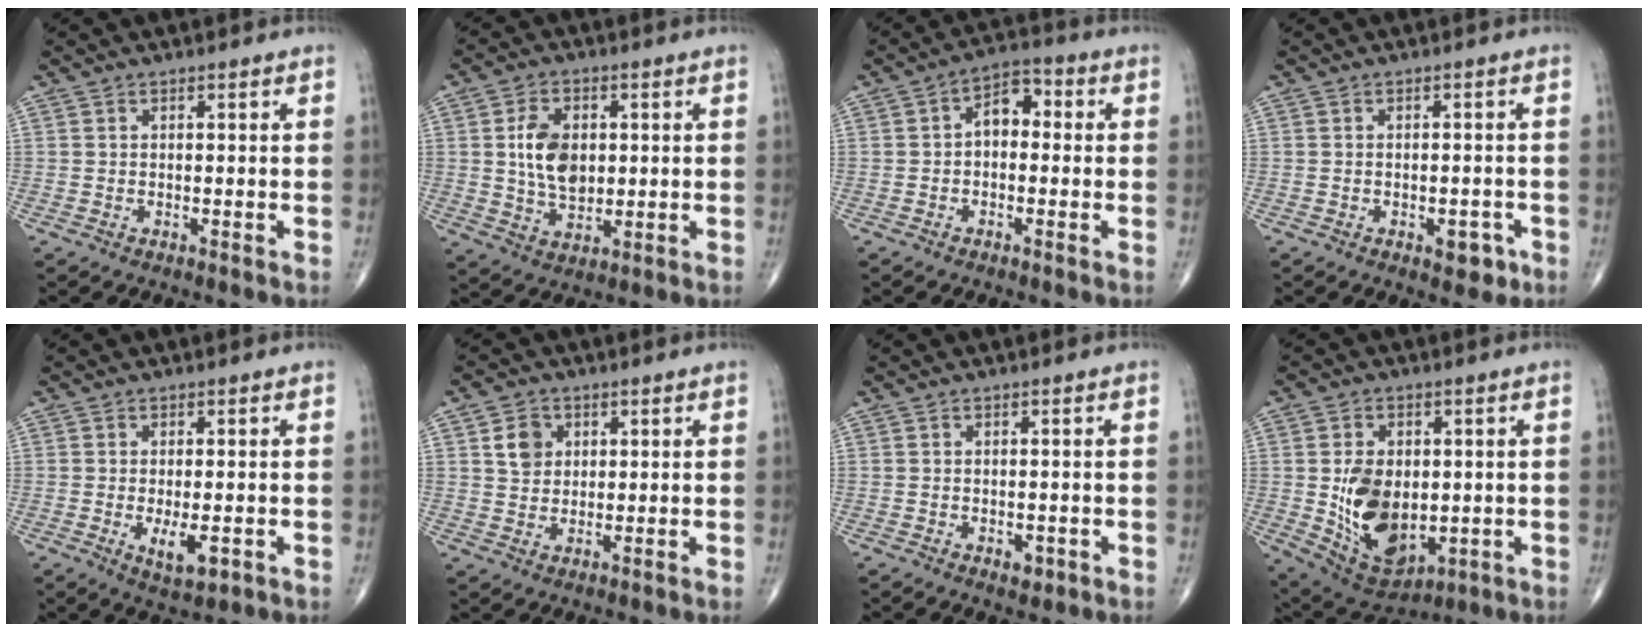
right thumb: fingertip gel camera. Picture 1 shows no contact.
{"total": 9.3, "force": [1.2, 6.1, 6.9], "torque": [-0.107, -0.008, 0.026]}
{"total": 6.2, "force": [0.1, 4.0, 4.8], "torque": [-0.052, 0.023, -0.012]}
{"total": 3.8, "force": [-1.7, 2.1, 2.7], "torque": [-0.020, 0.009, -0.017]}
{"total": 5.2, "force": [-1.4, 2.1, 4.5], "torque": [-0.071, -0.010, -0.016]}
{"total": 5.0, "force": [1.6, 4.1, 2.3], "torque": [-0.020, -0.007, 0.027]}
{"total": 2.2, "force": [-0.8, 1.3, 1.6], "torque": [-0.016, 0.000, -0.007]}
{"total": 14.5, "force": [-0.7, 9.4, 11.0], "torque": [-0.161, -0.011, 0.016]}